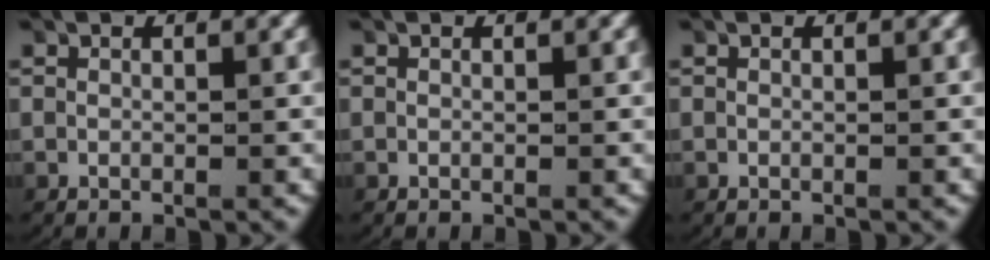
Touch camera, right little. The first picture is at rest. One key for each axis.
{"total": 0.0}
{"total": 0.0}